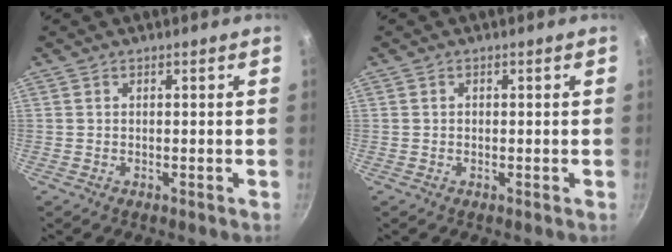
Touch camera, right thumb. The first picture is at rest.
{"total": 0.6, "force": [0.0, 0.6, 0.3], "torque": [-0.003, 0.003, 0.001]}